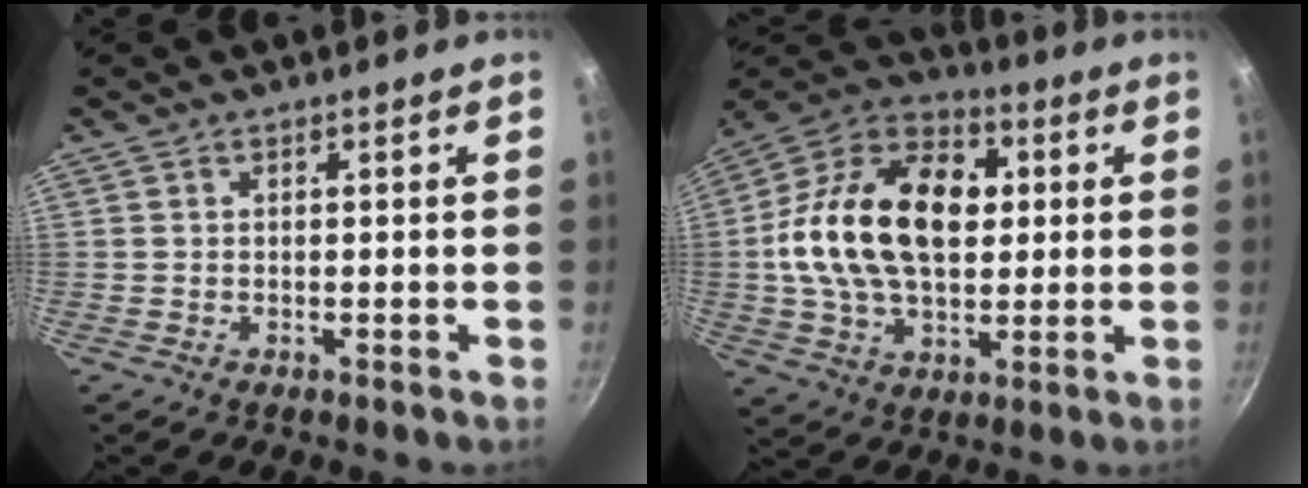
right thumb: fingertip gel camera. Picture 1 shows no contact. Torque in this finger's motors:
{"motor_torque": [1.36, 3.65, 1.99, -0.38, 0.43]}